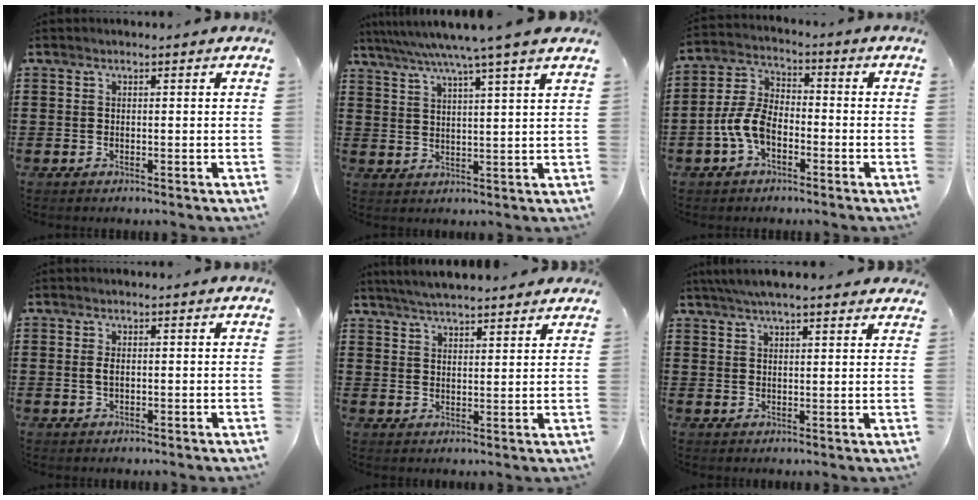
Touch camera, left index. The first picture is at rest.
{"total": 6.7, "force": [5.3, -1.1, 3.9], "torque": [-0.091, -0.023, 0.089]}
{"total": 6.7, "force": [-3.0, 3.8, 4.6], "torque": [-0.129, 0.001, -0.069]}
{"total": 1.6, "force": [0.1, 0.8, 1.4], "torque": [-0.036, 0.001, -0.003]}
{"total": 4.4, "force": [4.2, 0.0, 1.1], "torque": [-0.034, -0.011, 0.076]}
{"total": 5.0, "force": [4.4, 0.5, 2.4], "torque": [-0.056, -0.002, 0.080]}